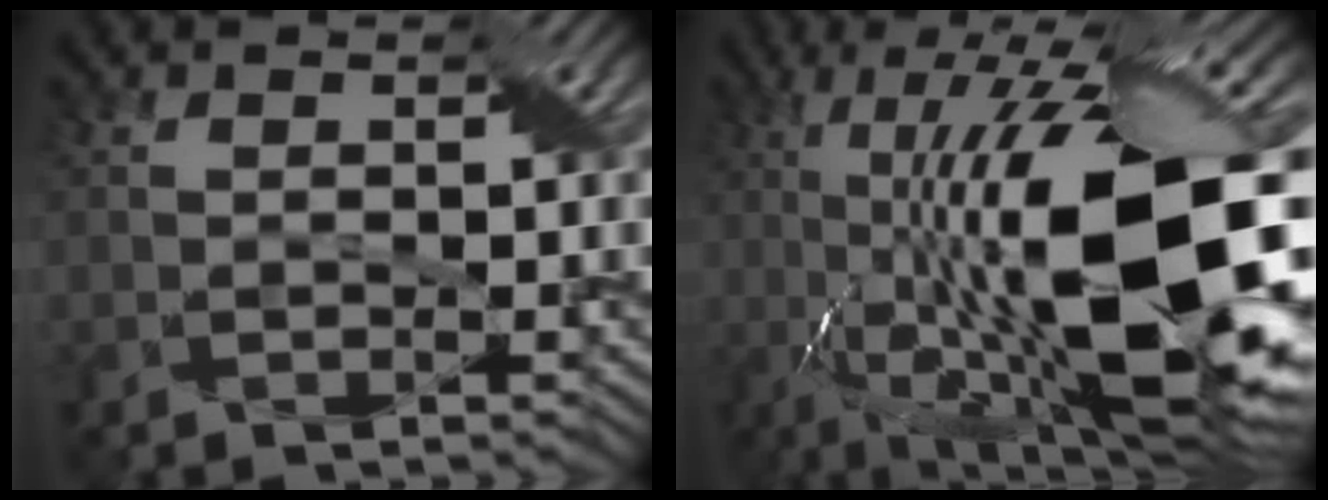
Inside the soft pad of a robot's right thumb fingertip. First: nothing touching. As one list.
[{"total": 19.8, "force": [-1.9, 6.9, 18.4], "torque": [-0.305, 0.013, -0.039]}]